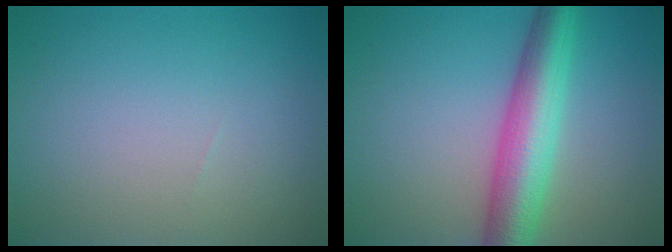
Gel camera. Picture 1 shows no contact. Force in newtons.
{"total": 7.0, "press": 7.0, "slide": 0.0}